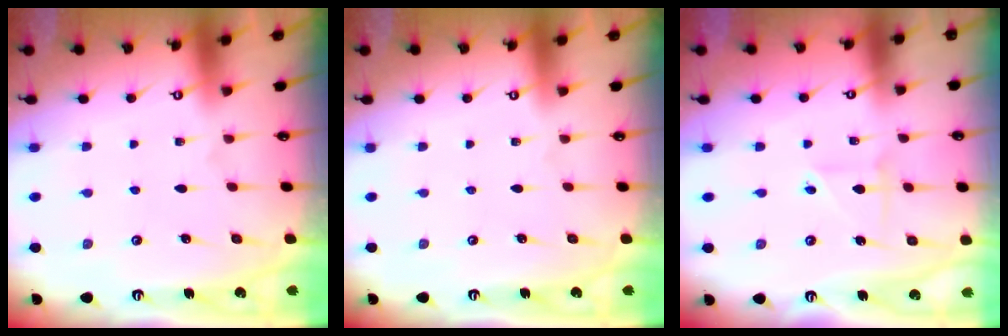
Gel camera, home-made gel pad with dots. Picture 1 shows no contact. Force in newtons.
{"total": 0.0}
{"total": 2.3, "press": 2.3, "slide": 0.4}